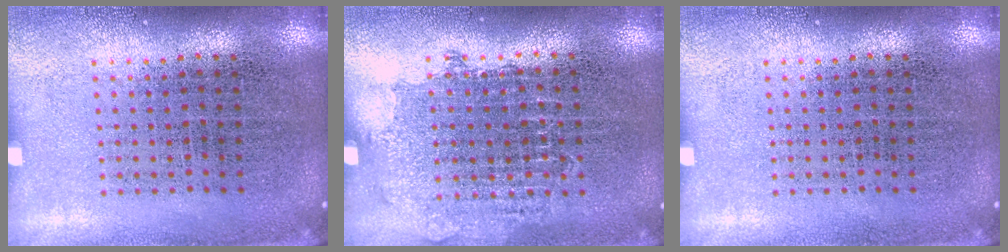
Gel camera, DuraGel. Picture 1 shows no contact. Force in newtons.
{"total": 0.8, "press": 0.8, "slide": 0.2}
{"total": 0.0}